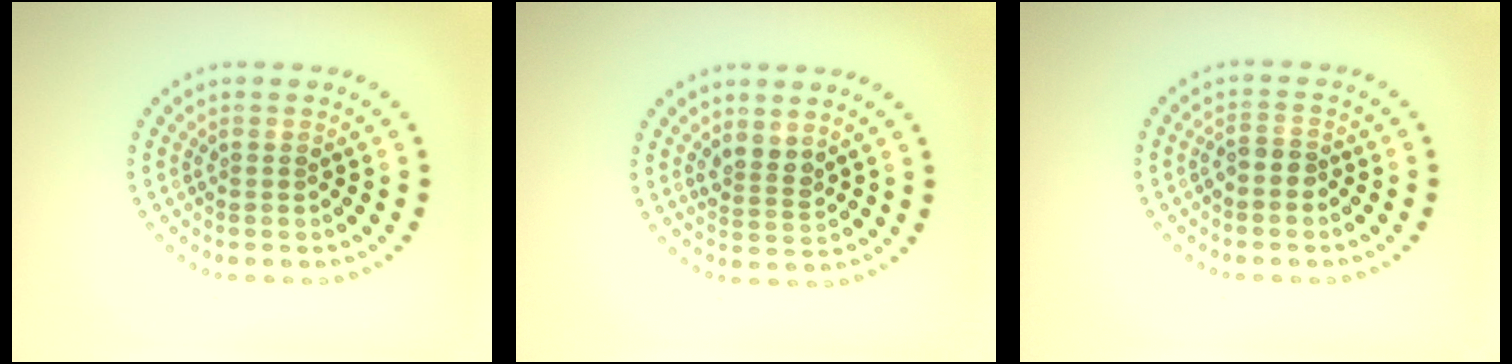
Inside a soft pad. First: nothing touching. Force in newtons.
{"total": 2.0, "press": 1.7, "slide": 1.1}
{"total": 1.7, "press": 1.5, "slide": 0.9}